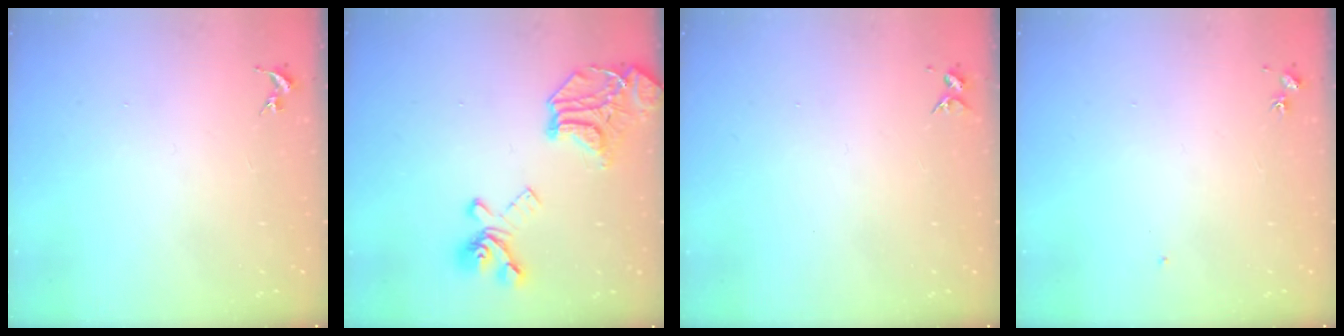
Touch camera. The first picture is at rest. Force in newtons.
{"total": 21.1, "press": 21.0, "slide": 2.3}
{"total": 3.7, "press": 3.6, "slide": 0.4}
{"total": 4.4, "press": 4.4, "slide": 0.5}